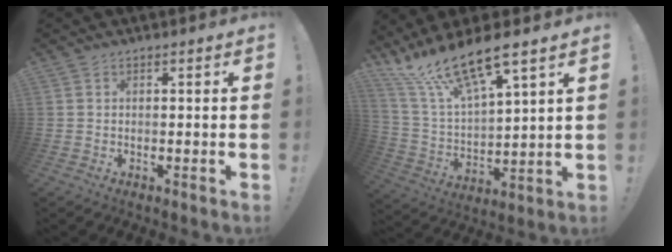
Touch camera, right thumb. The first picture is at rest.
{"total": 16.1, "force": [12.7, 3.7, 9.2], "torque": [-0.174, -0.090, 0.225]}